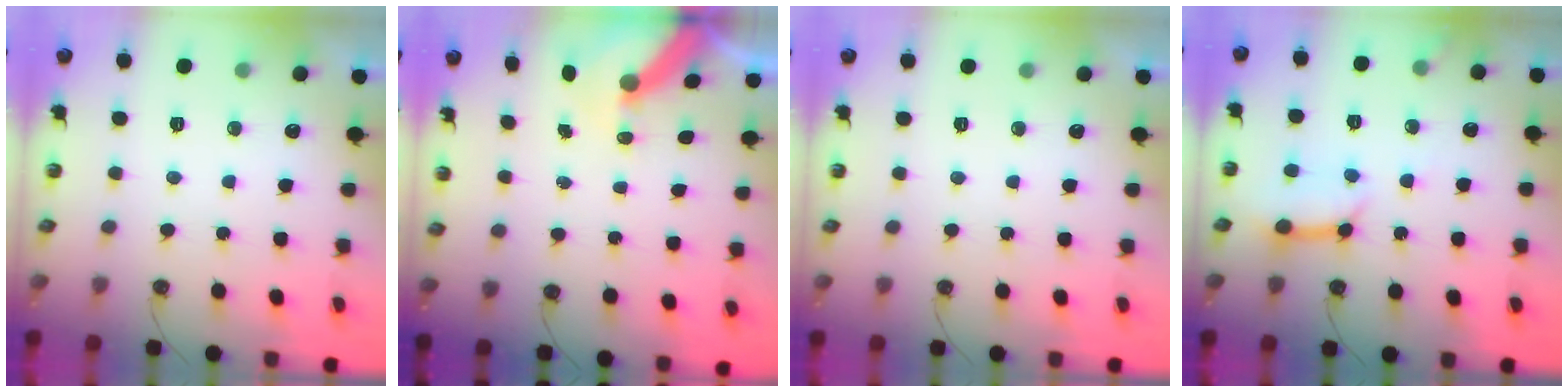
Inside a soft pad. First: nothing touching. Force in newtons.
{"total": 7.9, "press": 7.8, "slide": 1.0}
{"total": 0.0}
{"total": 12.1, "press": 12.1, "slide": 1.1}